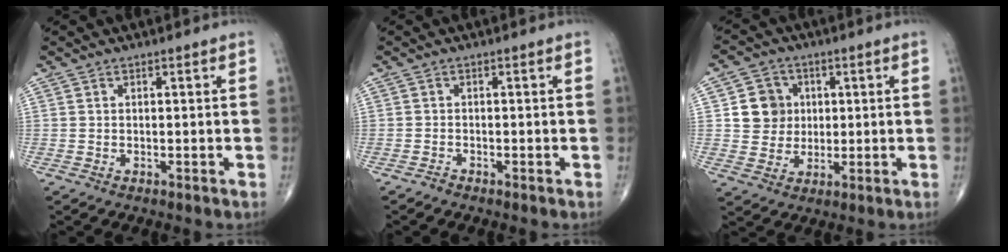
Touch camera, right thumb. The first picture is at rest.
{"total": 0.6, "force": [-0.6, 0.2, -0.1], "torque": [0.002, 0.000, -0.018]}
{"total": 7.5, "force": [1.4, 7.0, 2.4], "torque": [-0.007, 0.000, 0.023]}